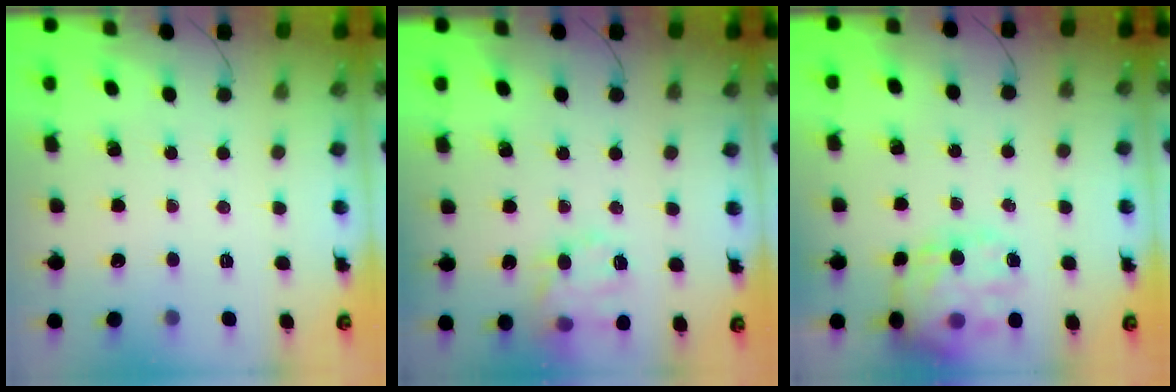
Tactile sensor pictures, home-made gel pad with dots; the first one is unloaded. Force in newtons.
{"total": 15.8, "press": 15.7, "slide": 2.2}
{"total": 17.6, "press": 17.5, "slide": 2.4}